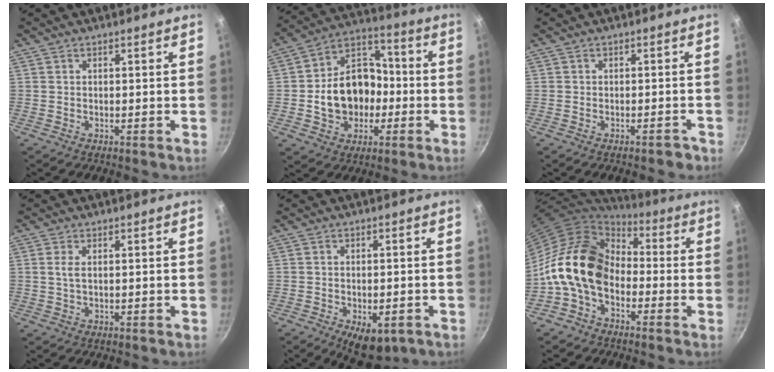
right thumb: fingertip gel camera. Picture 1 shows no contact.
{"total": 16.2, "force": [-2.2, 12.8, 9.6], "torque": [-0.125, 0.048, -0.040]}
{"total": 1.9, "force": [-1.5, 0.8, 0.9], "torque": [-0.005, 0.025, -0.008]}
{"total": 1.7, "force": [0.3, 0.7, 1.6], "torque": [-0.034, -0.001, 0.007]}
{"total": 7.8, "force": [-3.3, 4.1, 5.8], "torque": [-0.056, 0.010, -0.033]}
{"total": 15.8, "force": [-3.0, 11.2, 10.8], "torque": [-0.169, 0.047, -0.080]}